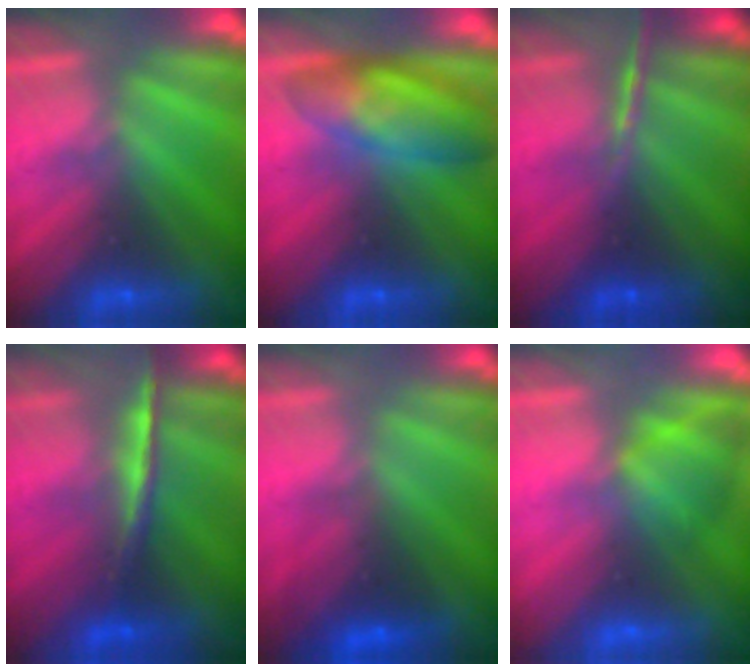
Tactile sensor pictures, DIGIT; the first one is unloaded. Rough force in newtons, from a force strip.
{"total": 7.4}
{"total": 1.5}
{"total": 1.9}
{"total": 2.8}
{"total": 2.9}